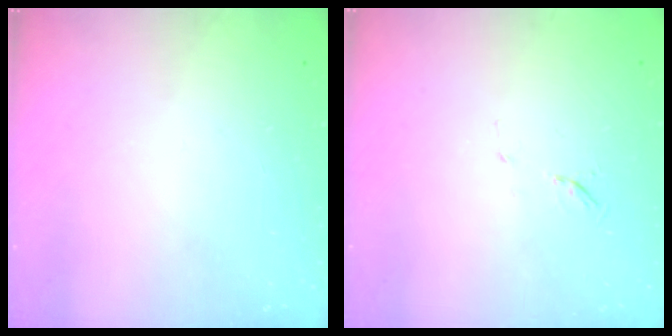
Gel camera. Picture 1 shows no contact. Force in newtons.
{"total": 4.3, "press": 4.1, "slide": 1.3}